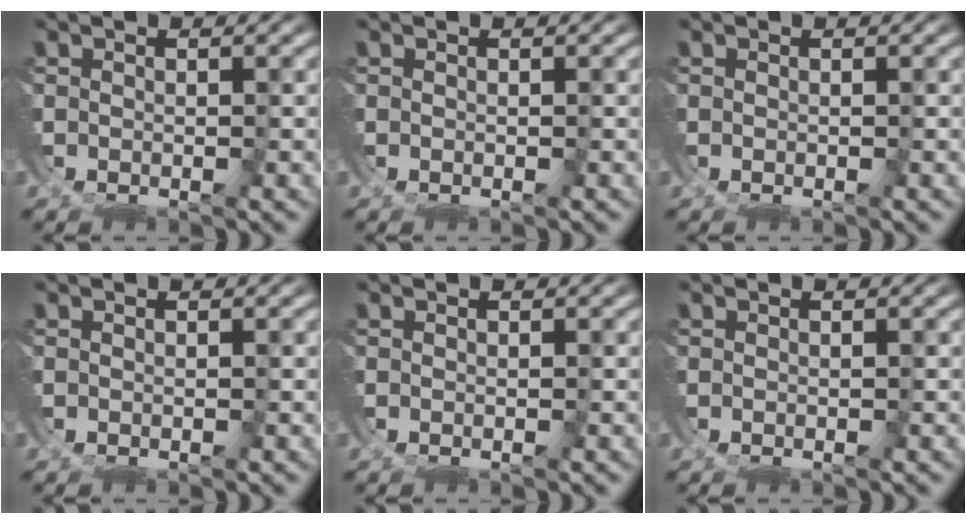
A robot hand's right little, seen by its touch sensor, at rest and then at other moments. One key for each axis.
{"total": 0.0}
{"total": 0.0}
{"total": 0.0}
{"total": 0.0}
{"total": 0.0}